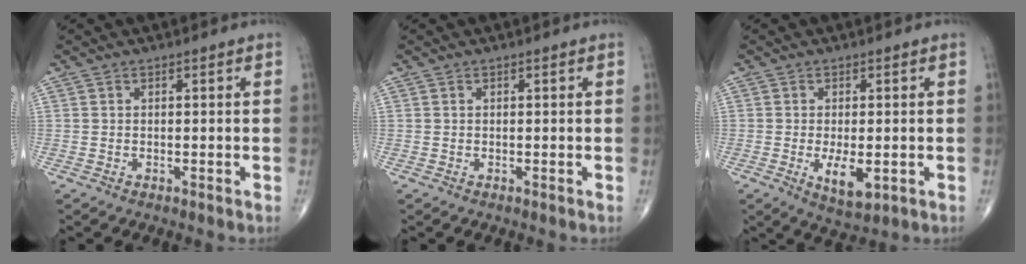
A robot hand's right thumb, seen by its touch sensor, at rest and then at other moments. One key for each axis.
{"total": 0.0}
{"total": 5.8, "fx": -1.3, "fy": 2.6, "fz": 5.1, "tx": -0.081, "ty": -0.013, "tz": -0.014}